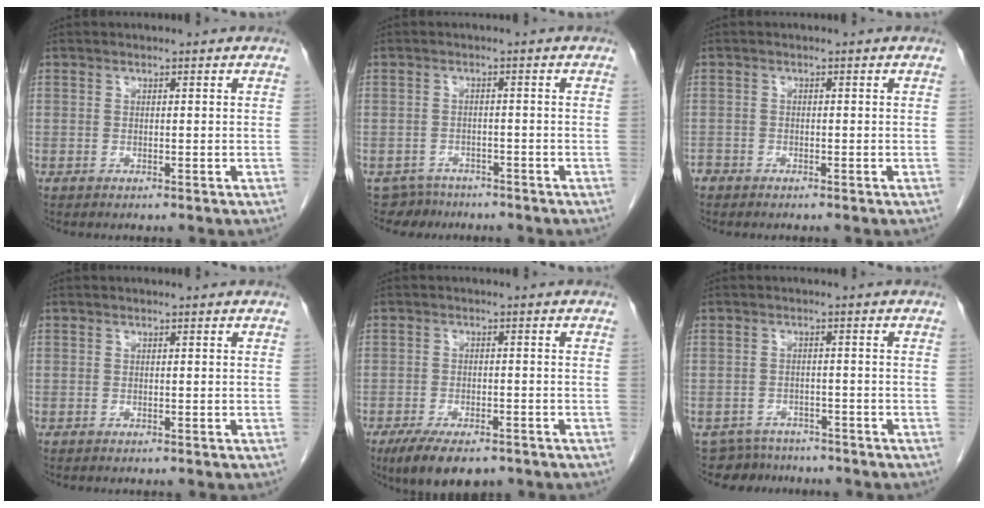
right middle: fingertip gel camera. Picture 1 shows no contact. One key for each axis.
{"total": 3.8, "fx": -3.2, "fy": 1.8, "fz": -0.9, "tx": 0.016, "ty": 0.002, "tz": -0.052}
{"total": 1.3, "fx": -1.1, "fy": 0.7, "fz": 0.1, "tx": -0.004, "ty": 0.001, "tz": -0.021}
{"total": 0.0}
{"total": 8.6, "fx": -6.2, "fy": 3.2, "fz": 5.0, "tx": -0.080, "ty": -0.010, "tz": -0.097}
{"total": 5.4, "fx": -4.8, "fy": 2.2, "fz": -0.8, "tx": 0.017, "ty": 0.010, "tz": -0.069}